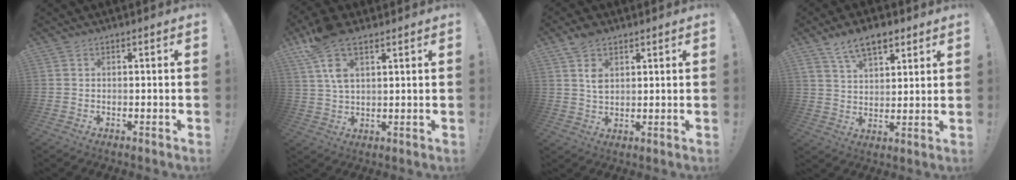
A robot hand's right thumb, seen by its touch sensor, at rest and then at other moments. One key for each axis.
{"total": 10.7, "fx": 5.8, "fy": 4.9, "fz": 7.5, "tx": -0.139, "ty": -0.021, "tz": 0.112}
{"total": 5.8, "fx": 3.2, "fy": 3.5, "fz": 3.4, "tx": -0.049, "ty": -0.016, "tz": 0.059}
{"total": 10.0, "fx": 6.5, "fy": 5.1, "fz": 5.7, "tx": -0.084, "ty": -0.026, "tz": 0.120}